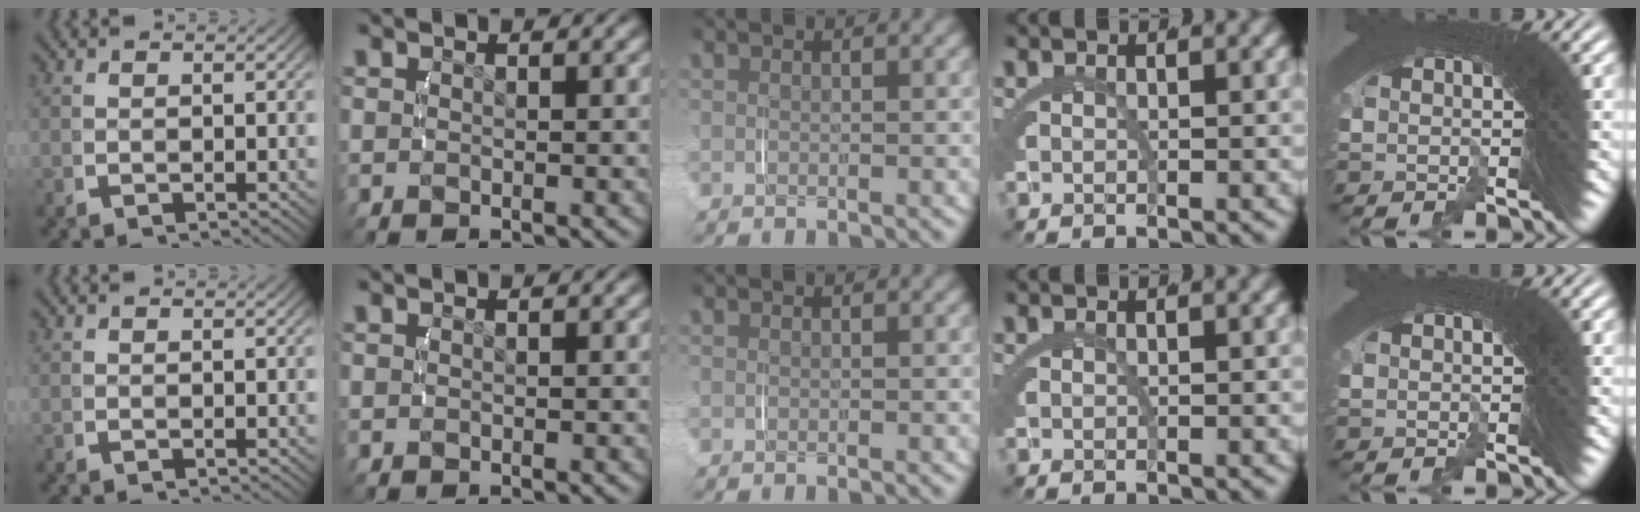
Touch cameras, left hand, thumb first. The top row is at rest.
{}